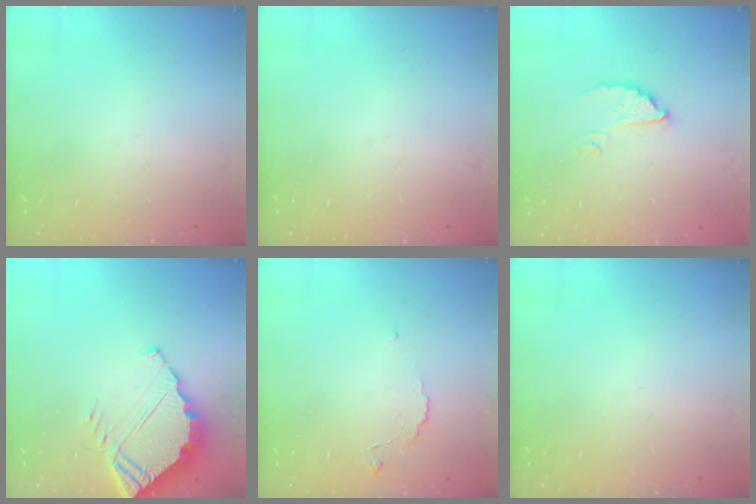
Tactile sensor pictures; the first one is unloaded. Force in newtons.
{"total": 0.0}
{"total": 4.6, "press": 4.6, "slide": 0.3}
{"total": 6.1, "press": 6.1, "slide": 0.4}
{"total": 4.9, "press": 4.9, "slide": 0.5}
{"total": 0.0}